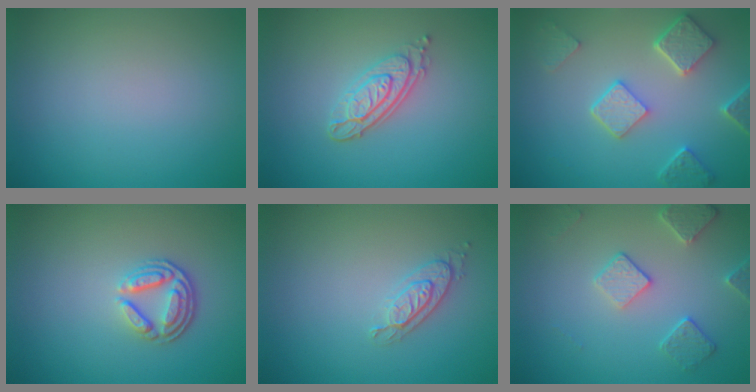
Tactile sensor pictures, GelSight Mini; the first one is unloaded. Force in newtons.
{"total": 3.4, "press": 2.8, "slide": 1.9}
{"total": 4.9, "press": 3.8, "slide": 3.0}
{"total": 3.7, "press": 2.8, "slide": 2.5}
{"total": 2.1, "press": 1.9, "slide": 0.8}
{"total": 2.8, "press": 2.7, "slide": 0.6}